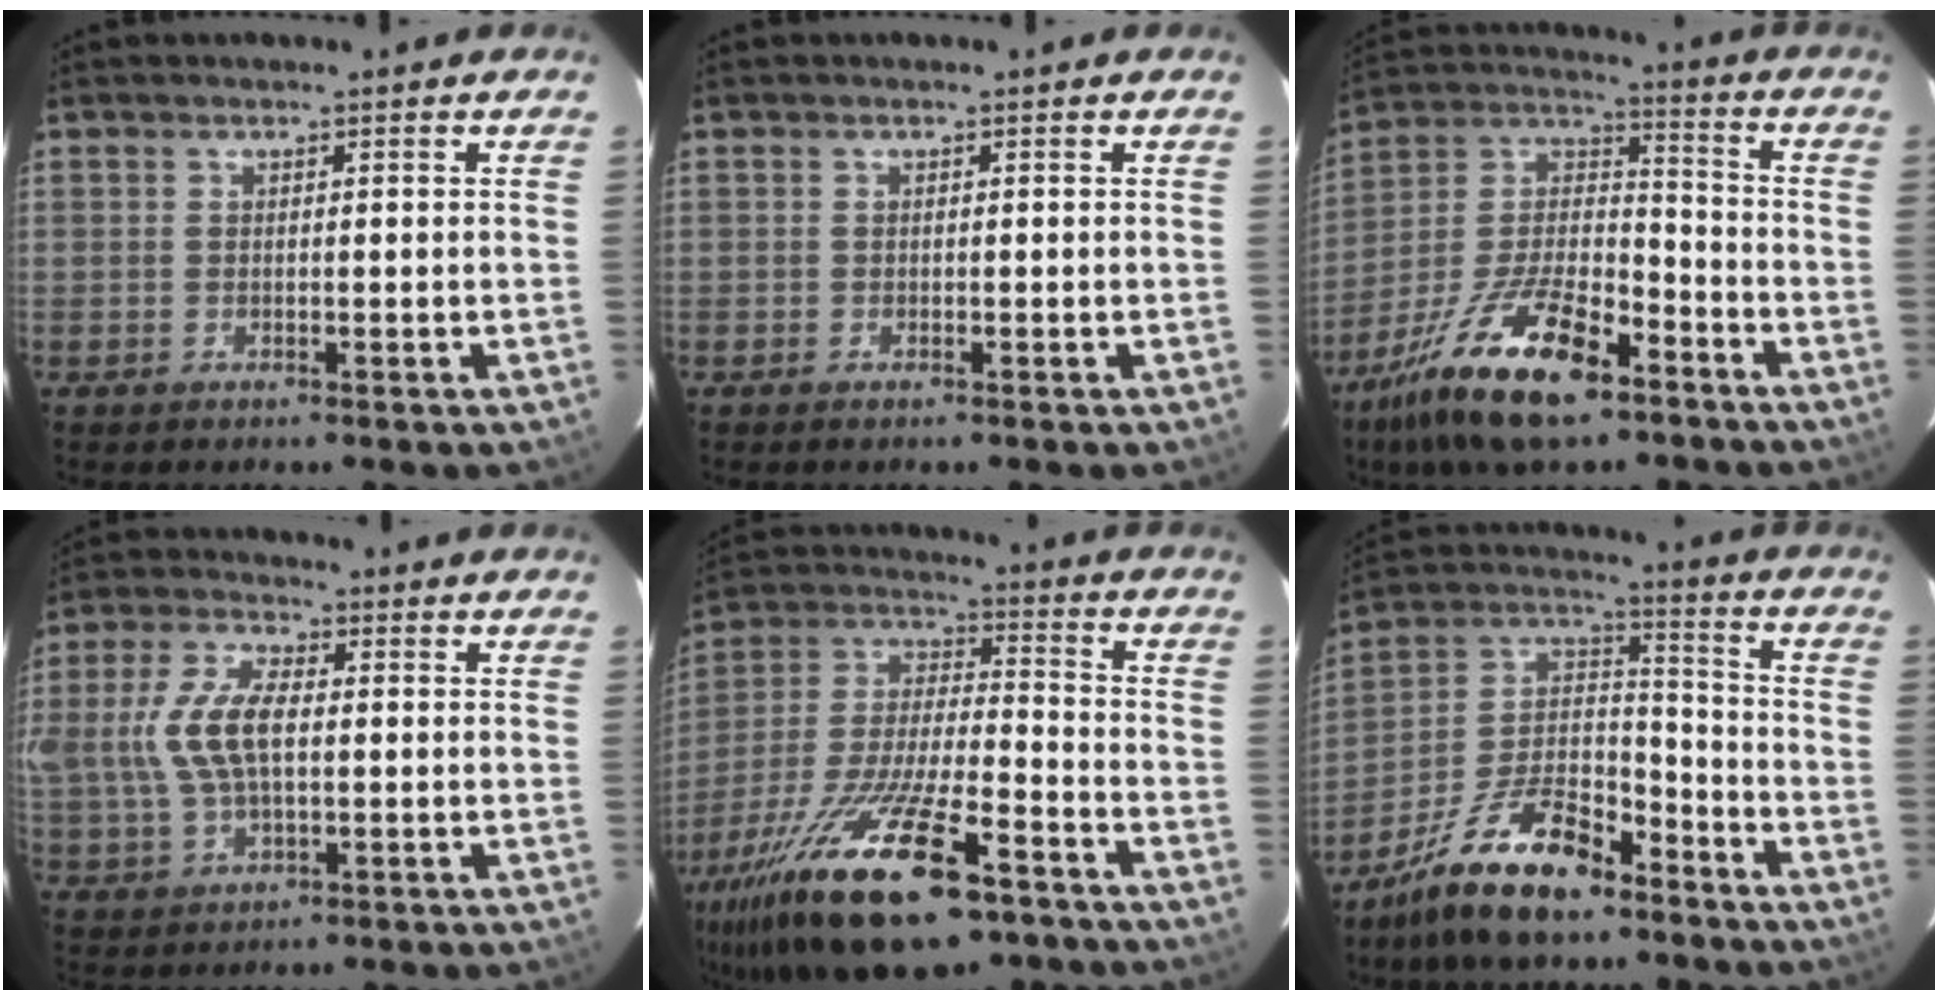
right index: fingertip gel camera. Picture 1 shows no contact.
{"total": 0.0}
{"total": 20.2, "force": [-12.2, 8.0, 14.0], "torque": [-0.283, -0.007, -0.222]}
{"total": 11.6, "force": [0.6, 6.1, 9.9], "torque": [-0.205, 0.012, 0.014]}
{"total": 26.1, "force": [-15.8, 8.4, 19.0], "torque": [-0.372, -0.043, -0.273]}
{"total": 17.1, "force": [-11.7, 7.2, 10.2], "torque": [-0.206, 0.023, -0.210]}